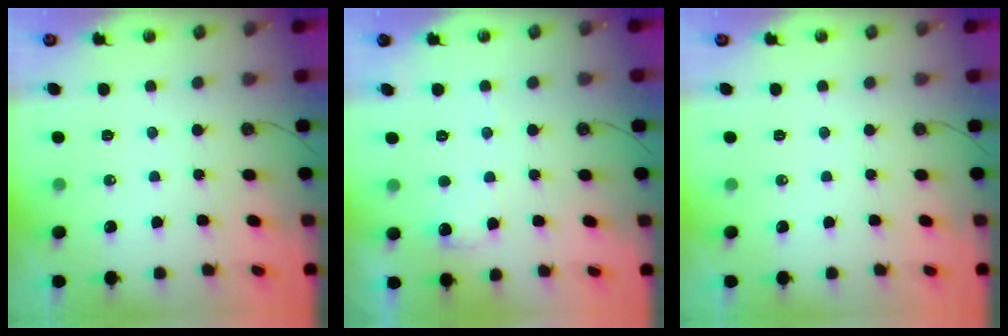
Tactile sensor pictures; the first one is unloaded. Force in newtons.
{"total": 6.5, "press": 6.4, "slide": 1.4}
{"total": 0.0}